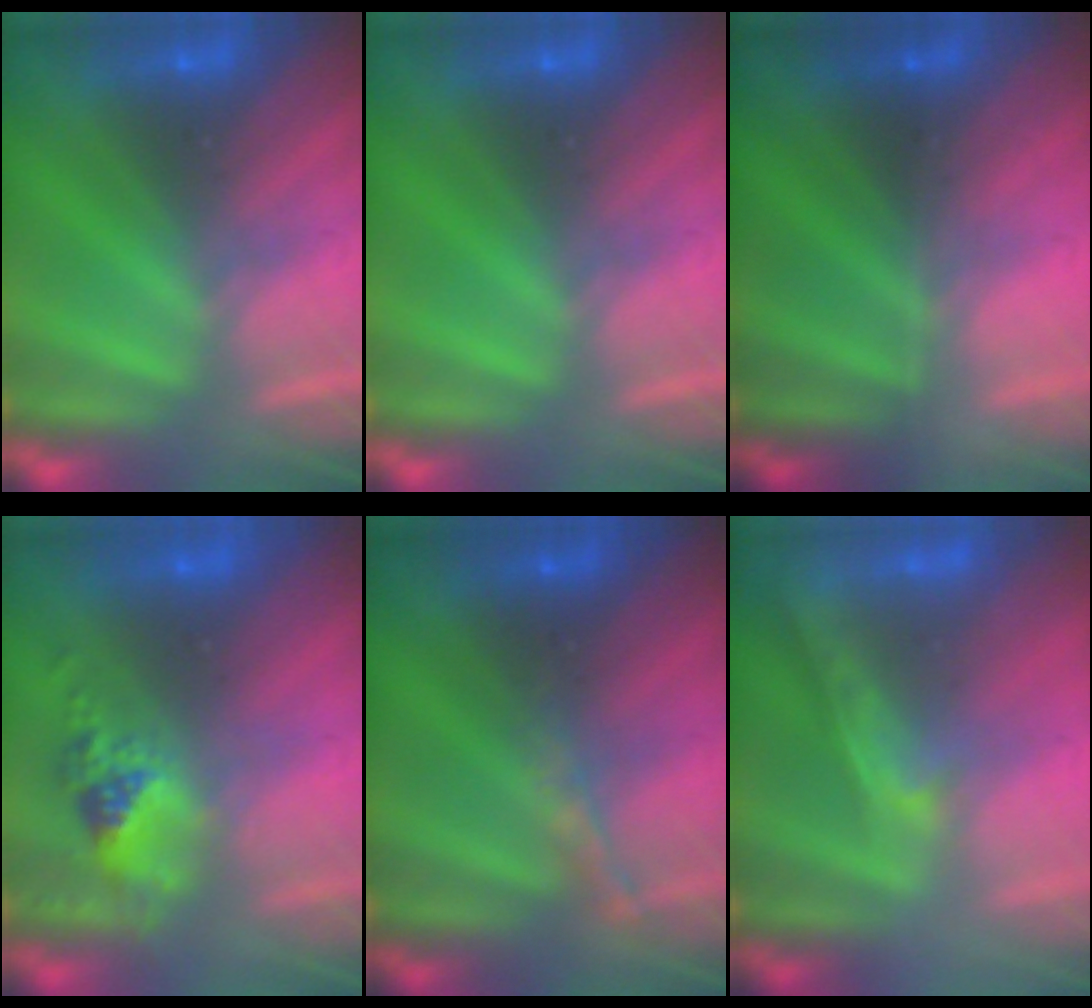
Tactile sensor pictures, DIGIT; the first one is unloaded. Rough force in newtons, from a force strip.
{"total": 0.0}
{"total": 1.6}
{"total": 2.4}
{"total": 1.6}
{"total": 1.8}